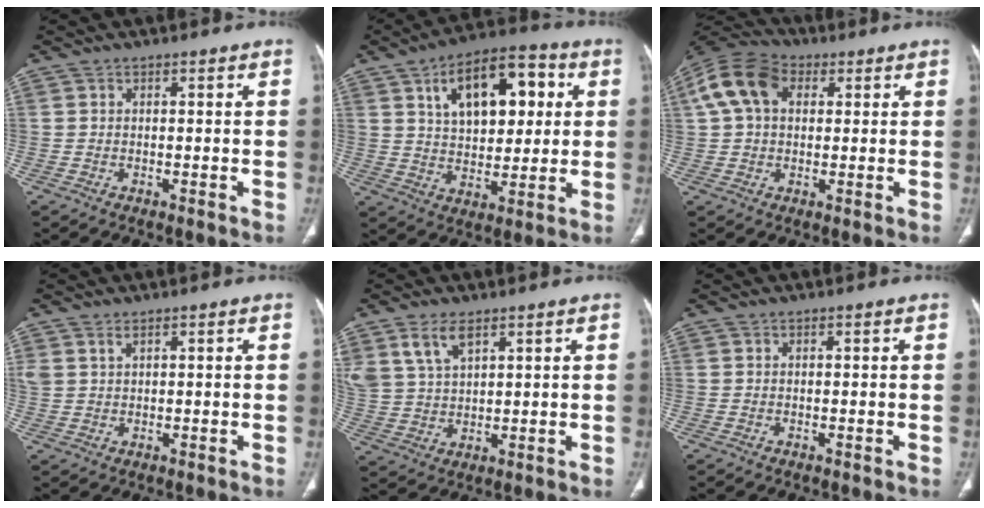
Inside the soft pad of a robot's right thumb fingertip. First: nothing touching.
{"total": 17.3, "force": [5.6, 9.6, 13.3], "torque": [-0.164, 0.003, 0.091]}
{"total": 11.7, "force": [3.3, 8.2, 7.8], "torque": [-0.147, 0.027, 0.050]}
{"total": 2.7, "force": [1.7, 1.4, 1.6], "torque": [-0.037, 0.002, 0.045]}
{"total": 7.9, "force": [4.8, 4.0, 4.8], "torque": [-0.094, -0.012, 0.105]}
{"total": 0.0}